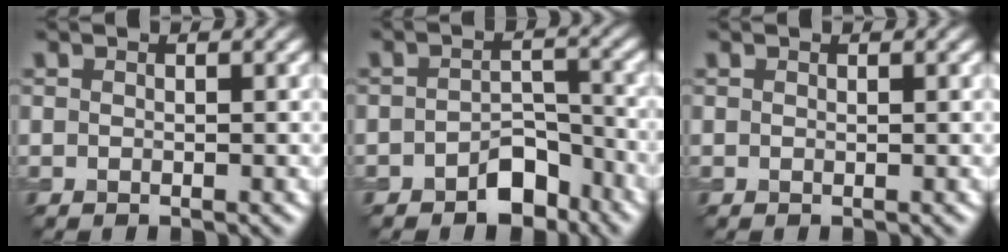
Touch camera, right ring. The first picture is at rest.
{"total": 3.7, "force": [-2.4, 2.1, 1.8], "torque": [-0.017, 0.009, -0.039]}
{"total": 0.0}